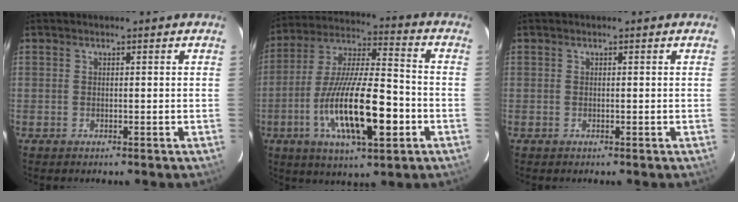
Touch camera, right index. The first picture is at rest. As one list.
[{"total": 19.7, "force": [-6.3, 5.4, 17.8], "torque": [-0.338, -0.011, -0.109]}, {"total": 0.0}]